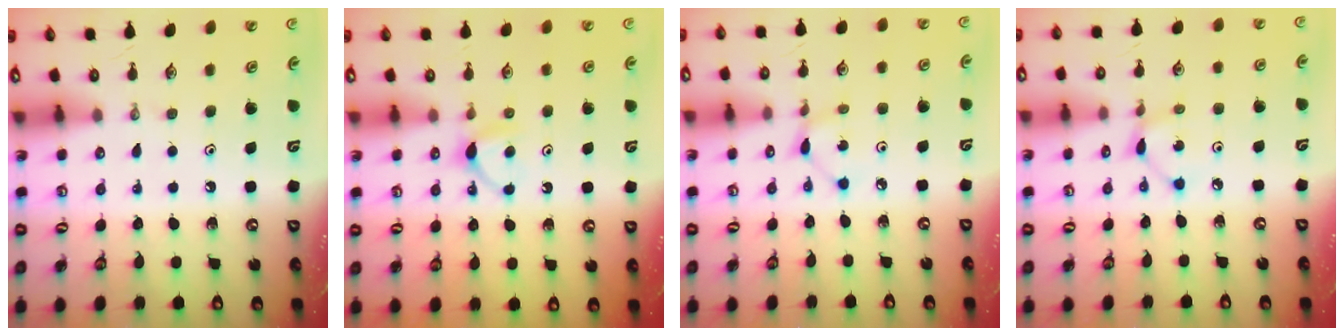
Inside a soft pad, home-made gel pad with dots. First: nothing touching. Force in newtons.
{"total": 5.5, "press": 5.4, "slide": 0.7}
{"total": 2.3, "press": 2.3, "slide": 0.1}
{"total": 3.1, "press": 3.1, "slide": 0.2}